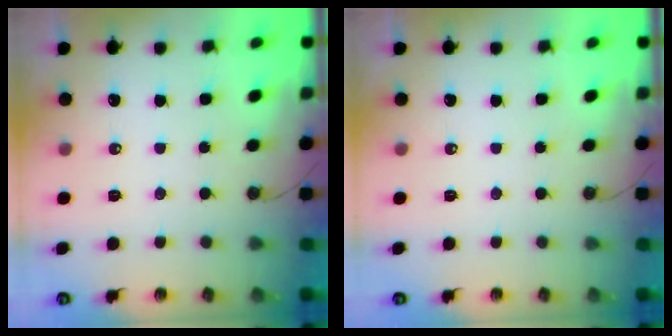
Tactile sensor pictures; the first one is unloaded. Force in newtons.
{"total": 0.0}